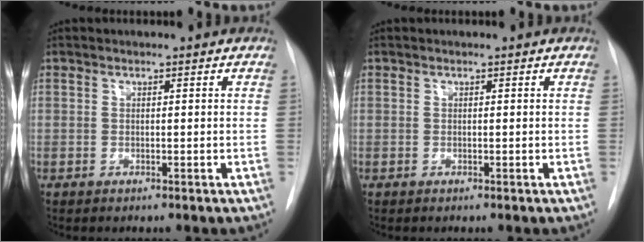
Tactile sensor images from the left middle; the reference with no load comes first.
{"total": 0.0}